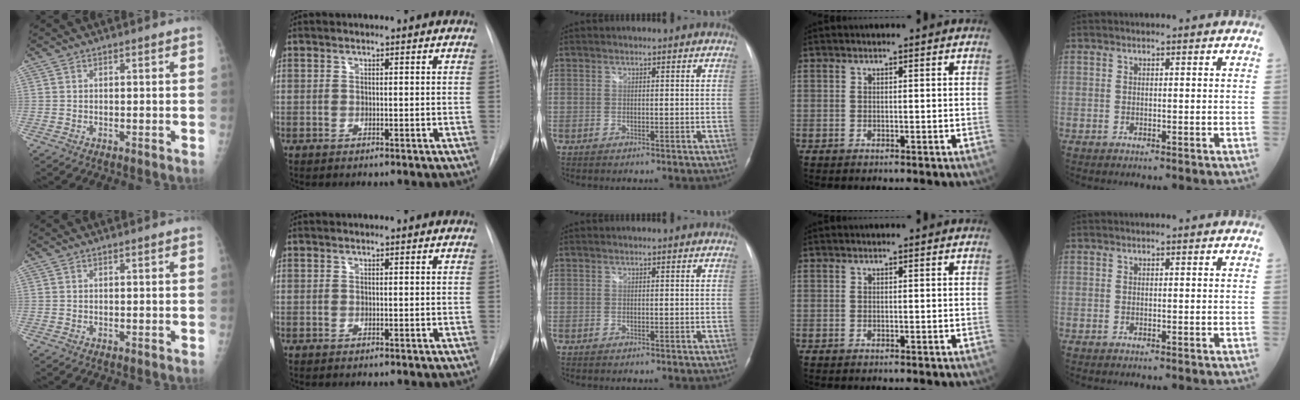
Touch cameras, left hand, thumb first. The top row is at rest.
{}